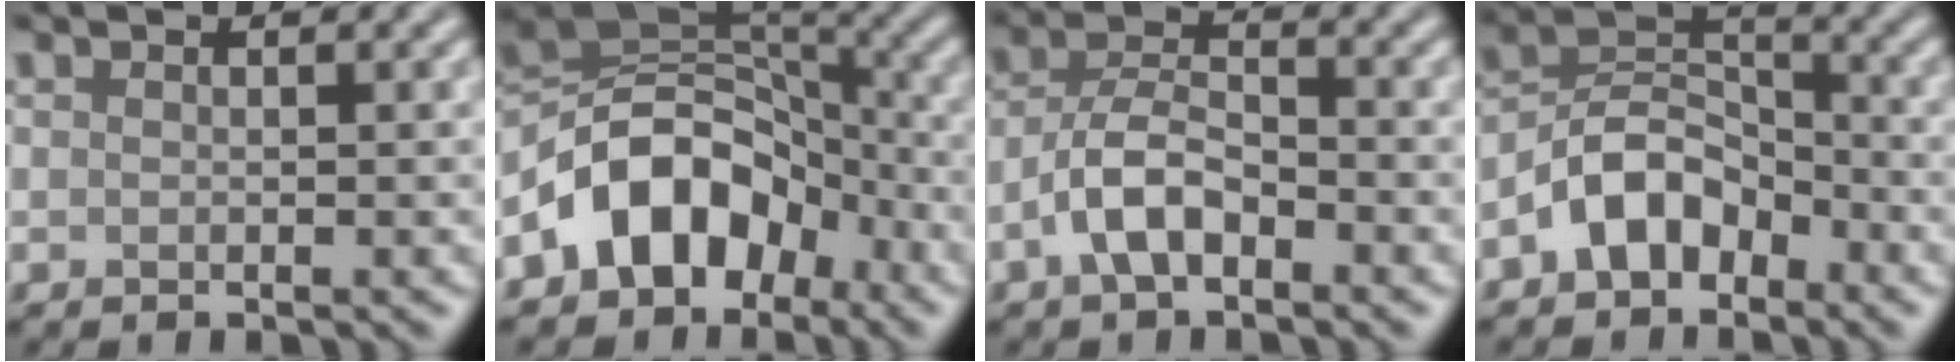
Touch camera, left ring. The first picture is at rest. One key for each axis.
{"total": 8.6, "fx": -4.3, "fy": 5.8, "fz": 4.6, "tx": -0.053, "ty": 0.014, "tz": -0.091}
{"total": 4.3, "fx": -2.1, "fy": 2.0, "fz": 3.2, "tx": -0.060, "ty": 0.010, "tz": -0.049}
{"total": 5.2, "fx": -3.1, "fy": 3.1, "fz": 2.7, "tx": -0.043, "ty": 0.012, "tz": -0.070}